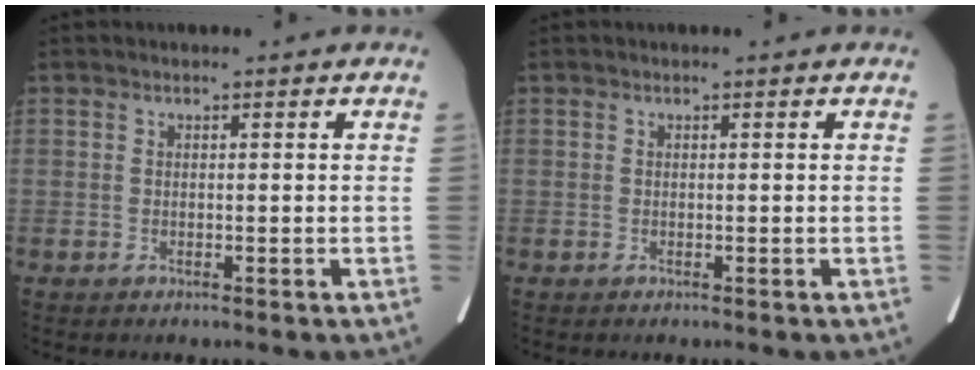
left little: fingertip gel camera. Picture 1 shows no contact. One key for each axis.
{"total": 0.0}